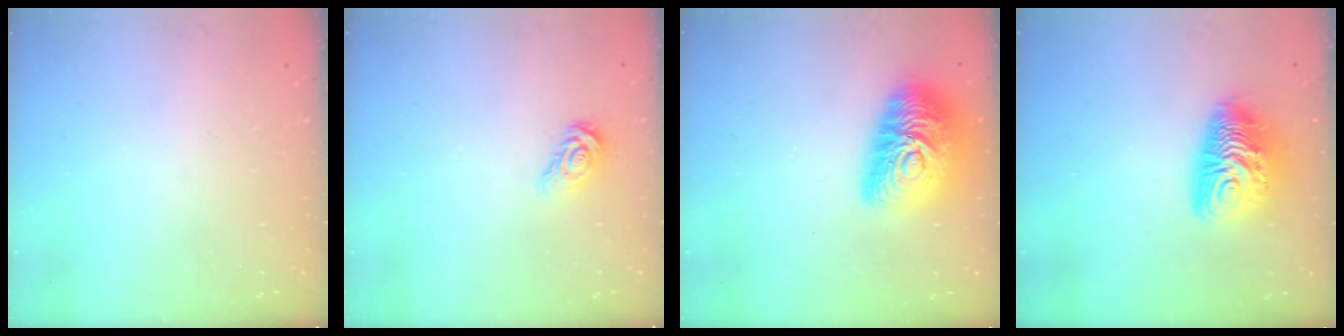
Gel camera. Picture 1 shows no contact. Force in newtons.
{"total": 5.1, "press": 5.1, "slide": 0.3}
{"total": 18.4, "press": 18.4, "slide": 1.1}
{"total": 12.5, "press": 12.5, "slide": 0.9}